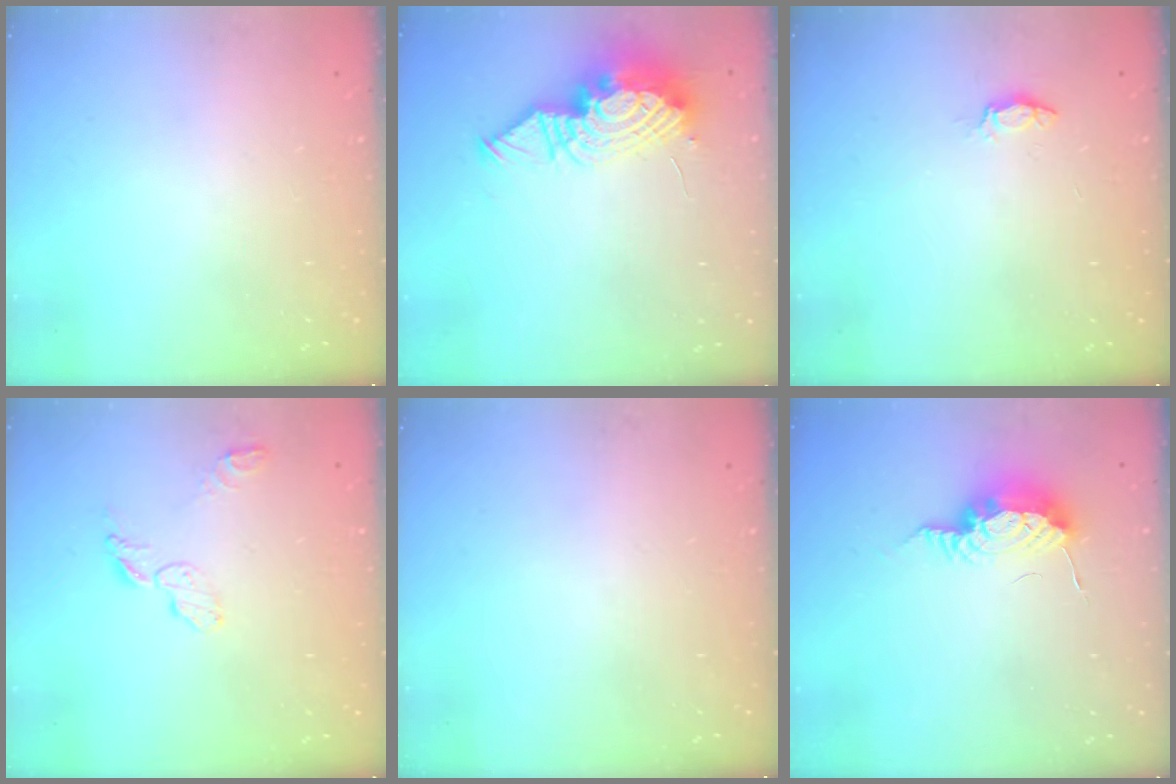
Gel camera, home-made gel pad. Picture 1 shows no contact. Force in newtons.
{"total": 19.1, "press": 15.7, "slide": 10.8}
{"total": 3.0, "press": 3.0, "slide": 0.3}
{"total": 6.8, "press": 6.8, "slide": 0.1}
{"total": 0.0}
{"total": 16.8, "press": 12.3, "slide": 11.4}